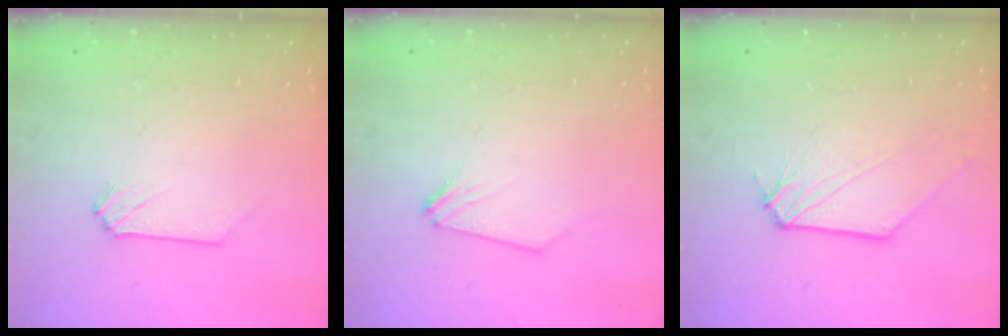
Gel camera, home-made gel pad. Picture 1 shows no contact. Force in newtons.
{"total": 2.0, "press": 2.0, "slide": 0.2}
{"total": 1.1, "press": 1.1, "slide": 0.1}